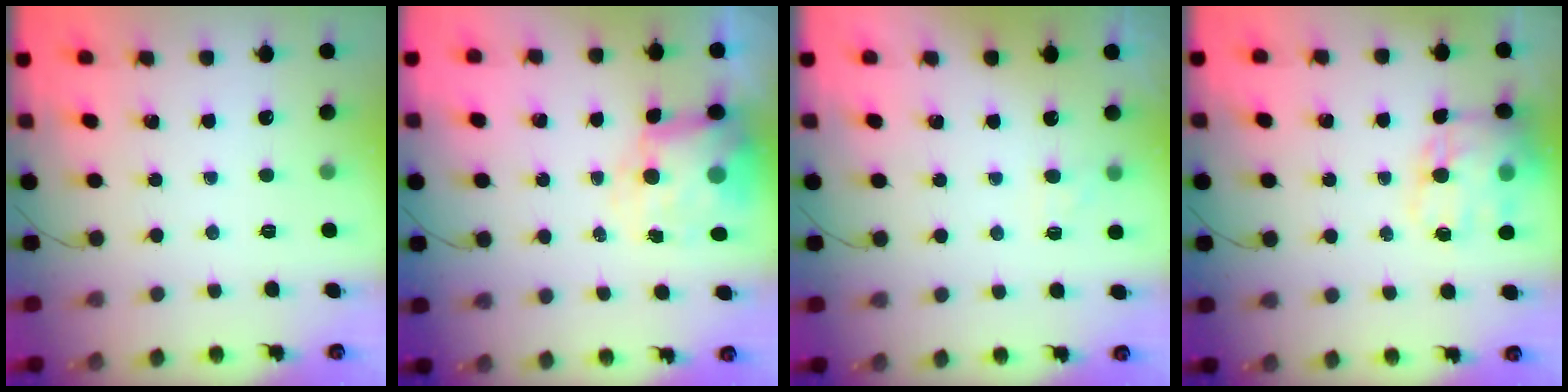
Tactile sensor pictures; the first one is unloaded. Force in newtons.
{"total": 7.5, "press": 7.3, "slide": 1.3}
{"total": 3.8, "press": 3.6, "slide": 1.3}
{"total": 16.1, "press": 15.7, "slide": 3.9}